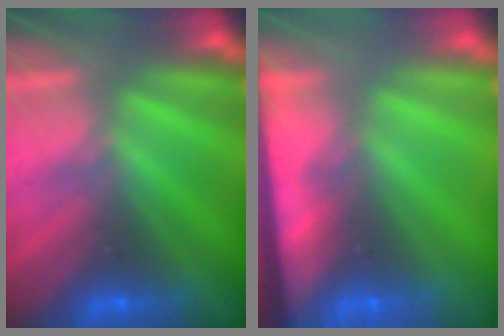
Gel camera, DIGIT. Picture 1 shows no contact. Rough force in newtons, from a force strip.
{"total": 10.0}